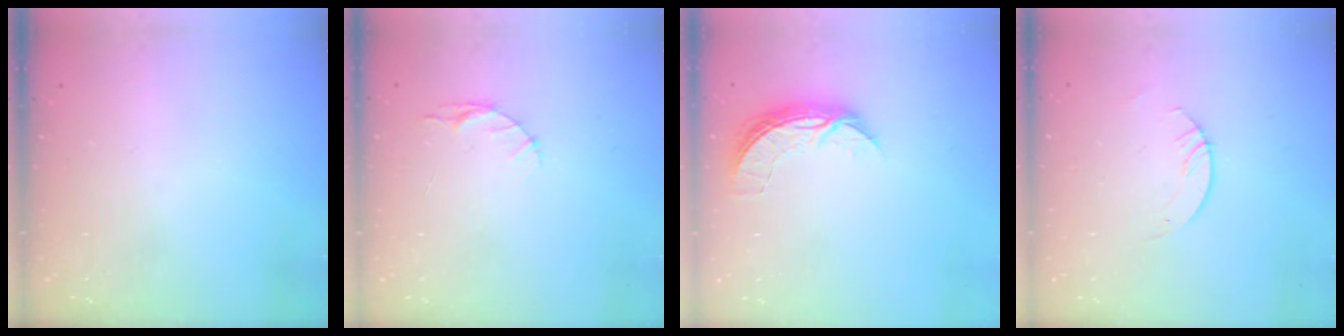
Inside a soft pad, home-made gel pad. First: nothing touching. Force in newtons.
{"total": 3.3, "press": 3.3, "slide": 0.4}
{"total": 7.2, "press": 7.2, "slide": 0.6}
{"total": 2.1, "press": 2.1, "slide": 0.2}